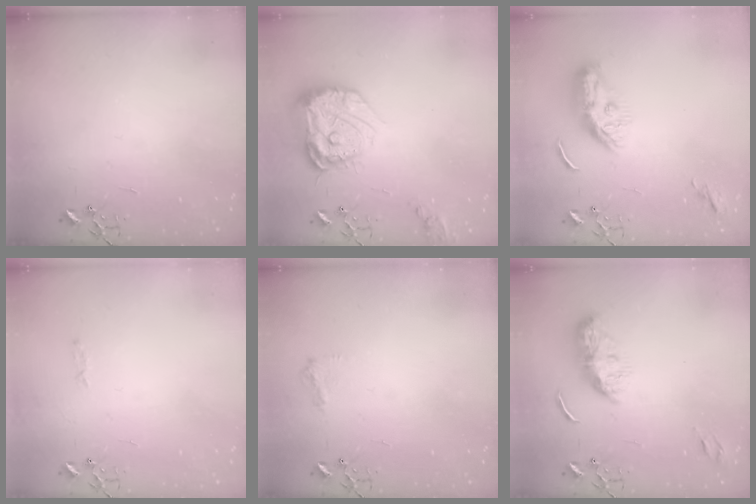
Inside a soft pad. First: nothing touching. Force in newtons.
{"total": 19.8, "press": 19.7, "slide": 2.0}
{"total": 9.3, "press": 9.2, "slide": 1.2}
{"total": 3.3, "press": 3.3, "slide": 0.5}
{"total": 7.9, "press": 7.9, "slide": 0.6}
{"total": 9.4, "press": 9.4, "slide": 0.4}